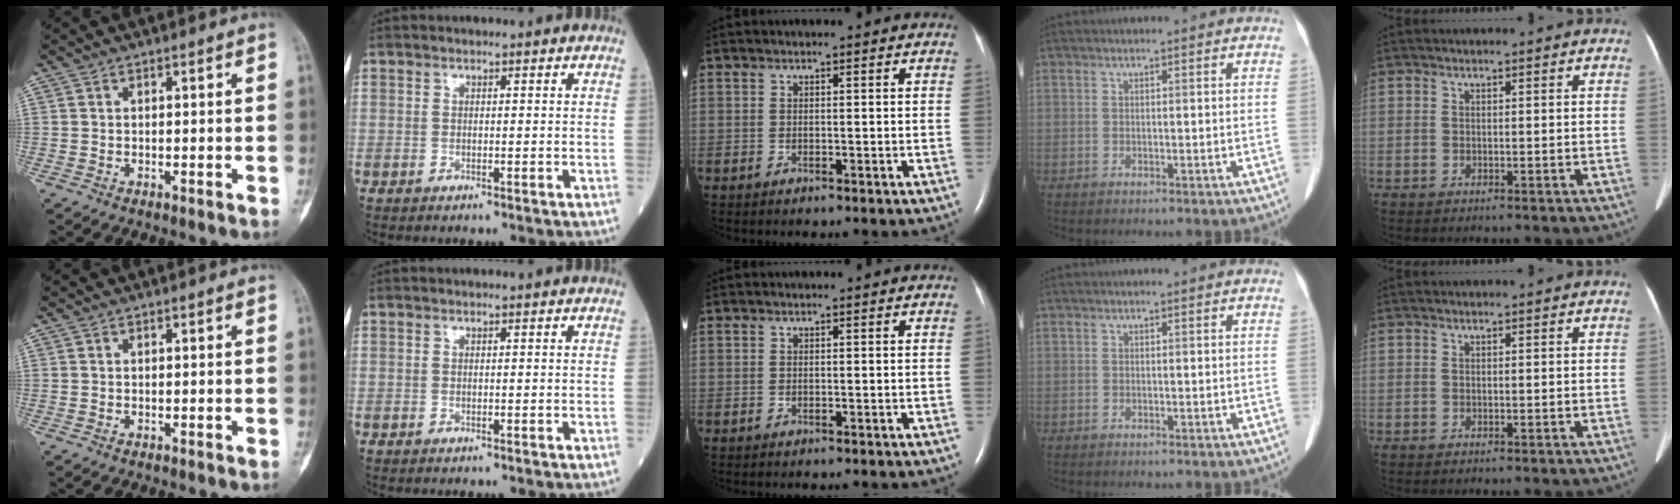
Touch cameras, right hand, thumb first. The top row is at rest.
{}